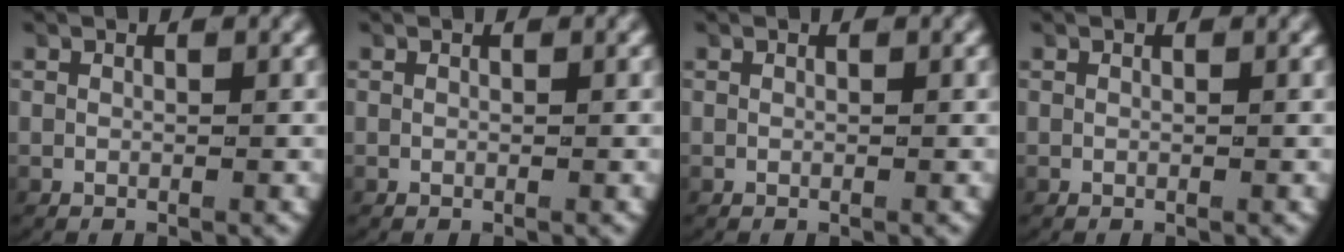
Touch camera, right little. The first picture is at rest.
{"total": 0.0}
{"total": 0.0}
{"total": 0.0}